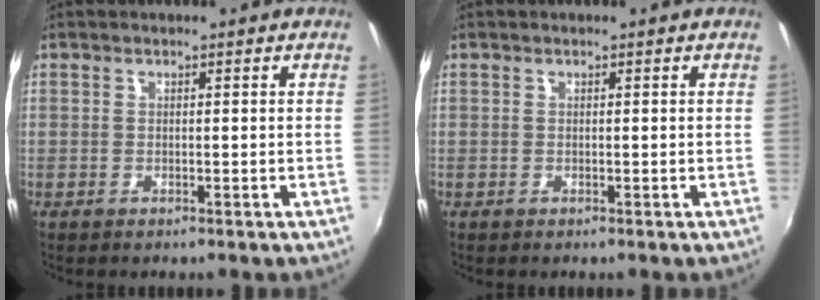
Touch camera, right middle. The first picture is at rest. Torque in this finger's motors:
{"motor_torque": [-0.08, -0.01, -0.25, -0.03]}